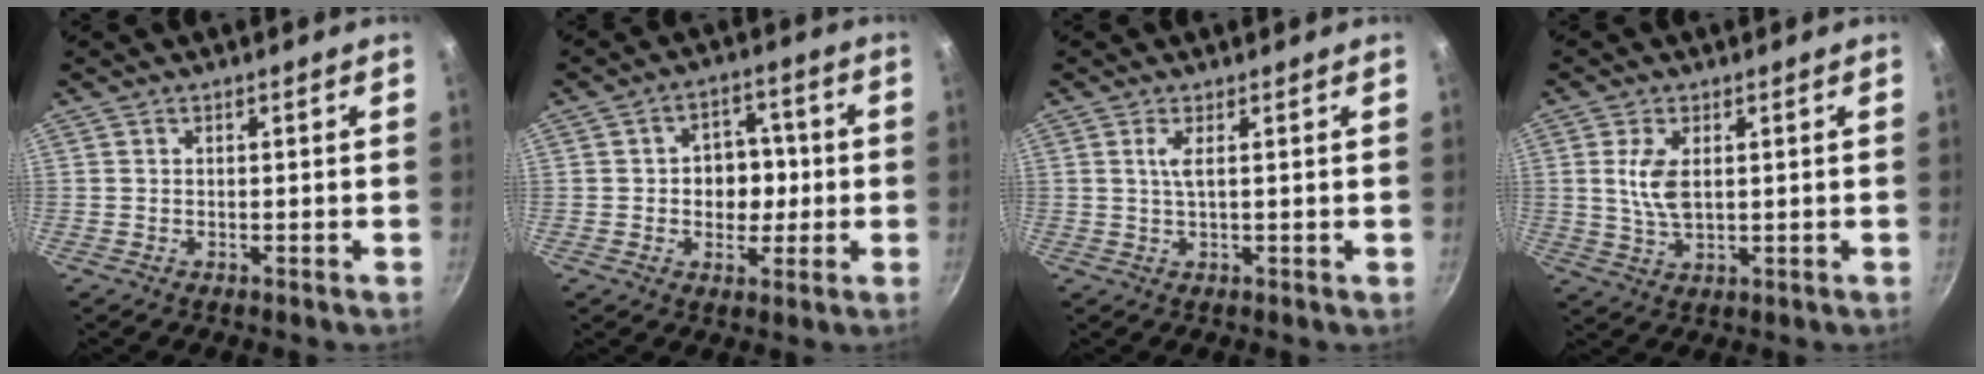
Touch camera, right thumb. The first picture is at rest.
{"total": 8.4, "force": [-0.1, 6.6, 5.1], "torque": [-0.030, 0.008, -0.007]}
{"total": 2.1, "force": [0.6, 0.1, 2.0], "torque": [-0.044, -0.002, 0.013]}
{"total": 6.2, "force": [1.2, 3.2, 5.1], "torque": [-0.100, -0.009, 0.026]}